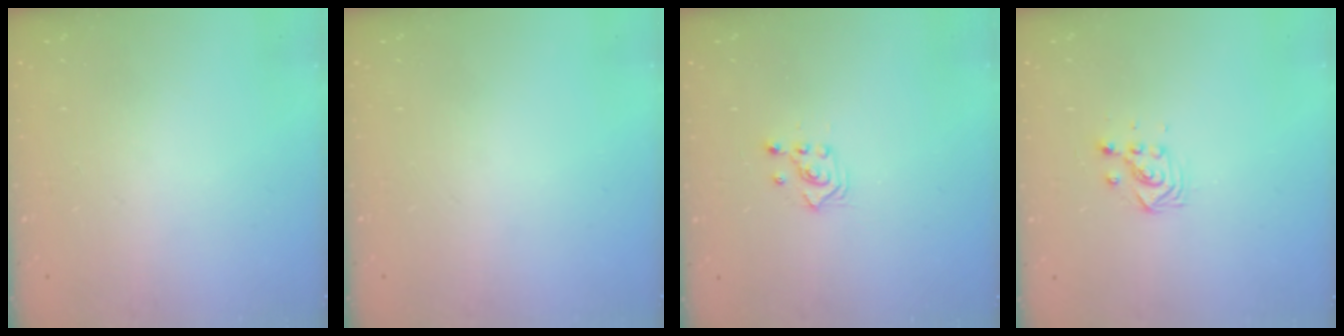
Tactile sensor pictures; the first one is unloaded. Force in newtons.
{"total": 0.0}
{"total": 2.9, "press": 2.9, "slide": 0.2}
{"total": 3.5, "press": 3.5, "slide": 0.4}